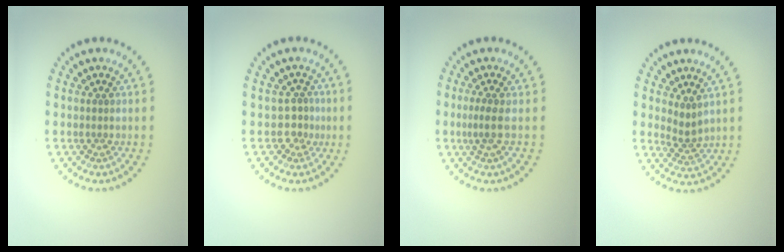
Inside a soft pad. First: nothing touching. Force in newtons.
{"total": 1.6, "press": 1.0, "slide": 1.2}
{"total": 1.7, "press": 1.3, "slide": 1.2}
{"total": 1.9, "press": 1.2, "slide": 1.4}